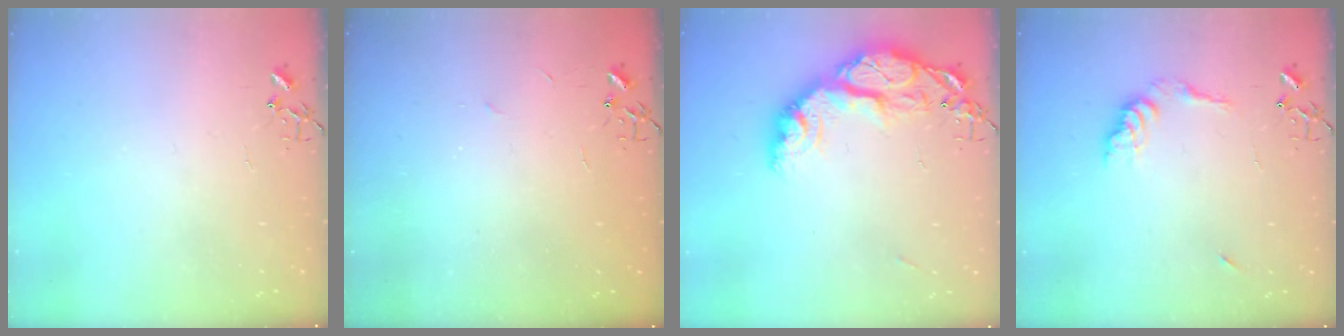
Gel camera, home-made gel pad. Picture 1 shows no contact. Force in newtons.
{"total": 2.2, "press": 2.2, "slide": 0.3}
{"total": 18.7, "press": 18.6, "slide": 1.8}
{"total": 9.3, "press": 9.3, "slide": 0.4}